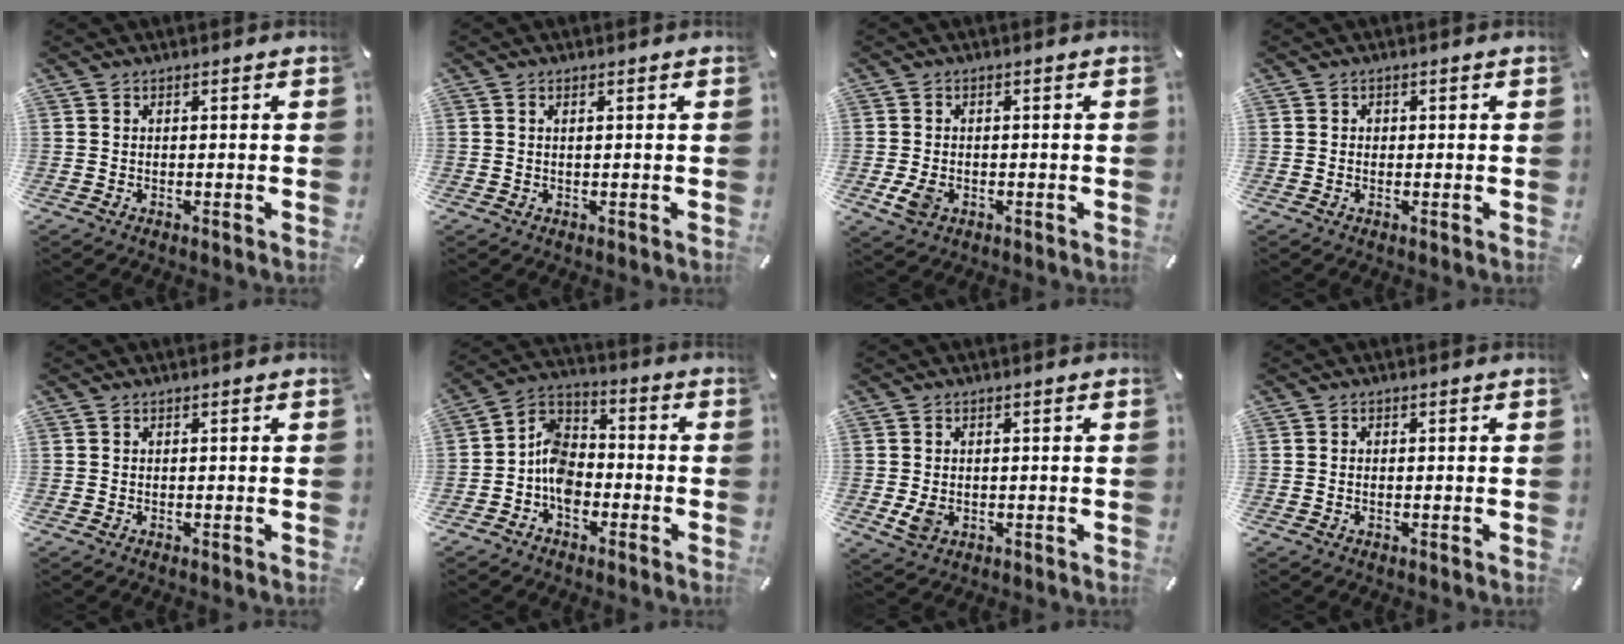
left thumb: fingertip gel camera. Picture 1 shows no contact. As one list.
[{"total": 1.0, "force": [0.3, 0.2, 0.9], "torque": [-0.018, -0.001, 0.005]}, {"total": 3.8, "force": [-1.1, 2.6, 2.5], "torque": [-0.062, -0.001, -0.022]}, {"total": 0.9, "force": [0.0, 0.8, 0.3], "torque": [0.001, 0.001, -0.003]}, {"total": 0.0}, {"total": 9.1, "force": [-4.0, 6.8, 4.6], "torque": [-0.111, 0.021, -0.080]}, {"total": 3.2, "force": [-0.3, 2.3, 2.2], "torque": [-0.053, -0.007, -0.012]}, {"total": 0.7, "force": [-0.1, 0.3, 0.6], "torque": [-0.012, 0.000, -0.003]}]